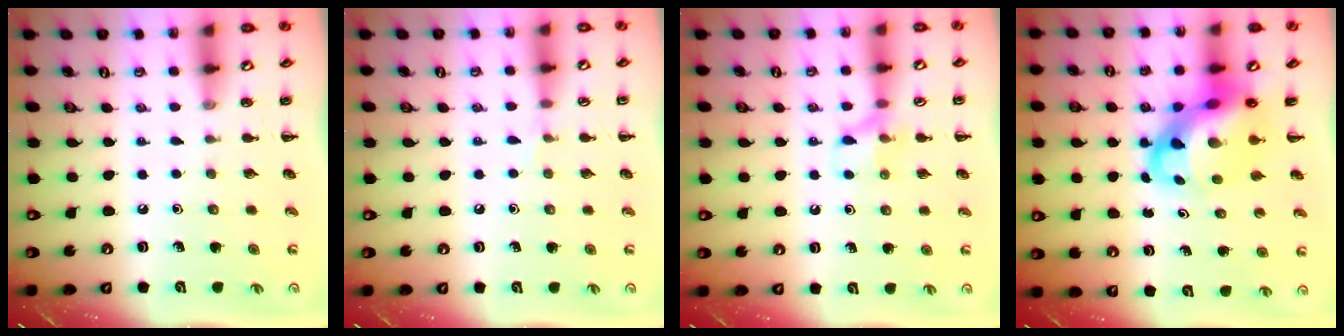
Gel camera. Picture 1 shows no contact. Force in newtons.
{"total": 3.0, "press": 2.8, "slide": 0.9}
{"total": 7.9, "press": 7.9, "slide": 0.7}
{"total": 8.6, "press": 8.2, "slide": 2.4}